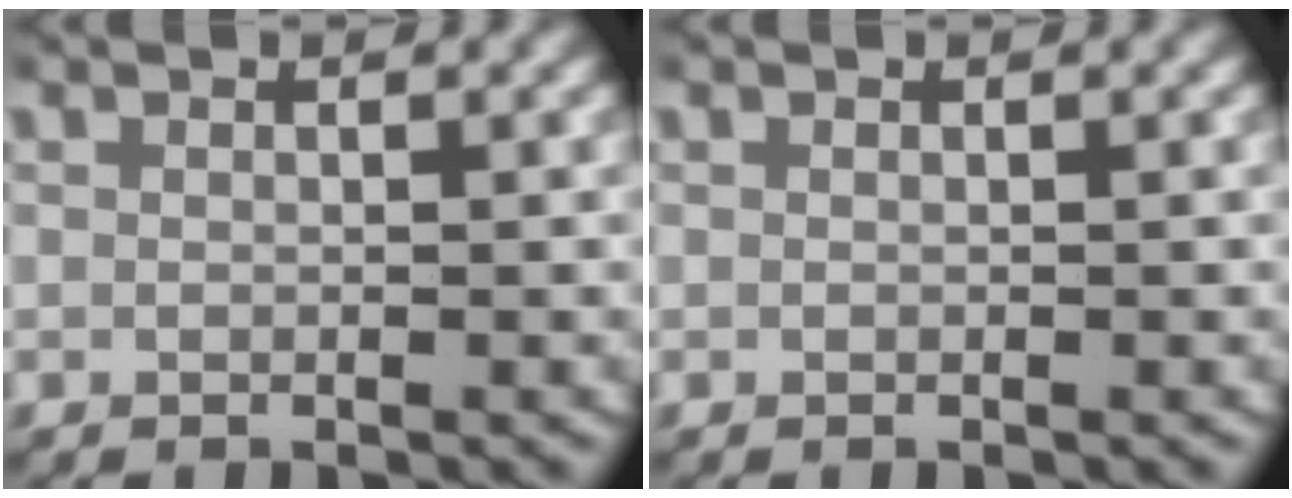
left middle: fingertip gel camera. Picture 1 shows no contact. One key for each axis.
{"total": 0.0}